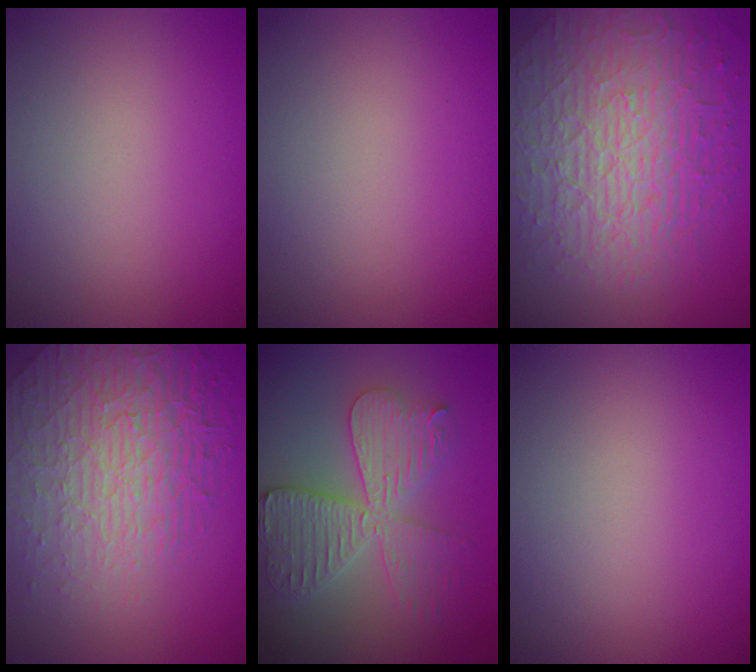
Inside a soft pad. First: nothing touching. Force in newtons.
{"total": 0.0}
{"total": 9.7, "press": 6.4, "slide": 7.3}
{"total": 6.8, "press": 5.5, "slide": 4.1}
{"total": 5.7, "press": 5.6, "slide": 0.8}
{"total": 0.0}